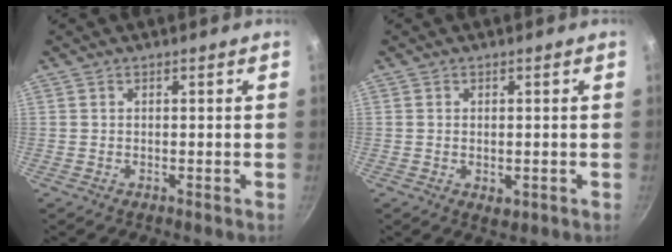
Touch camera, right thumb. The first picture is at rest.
{"total": 1.9, "force": [-0.4, 1.2, 1.4], "torque": [-0.017, -0.002, -0.003]}